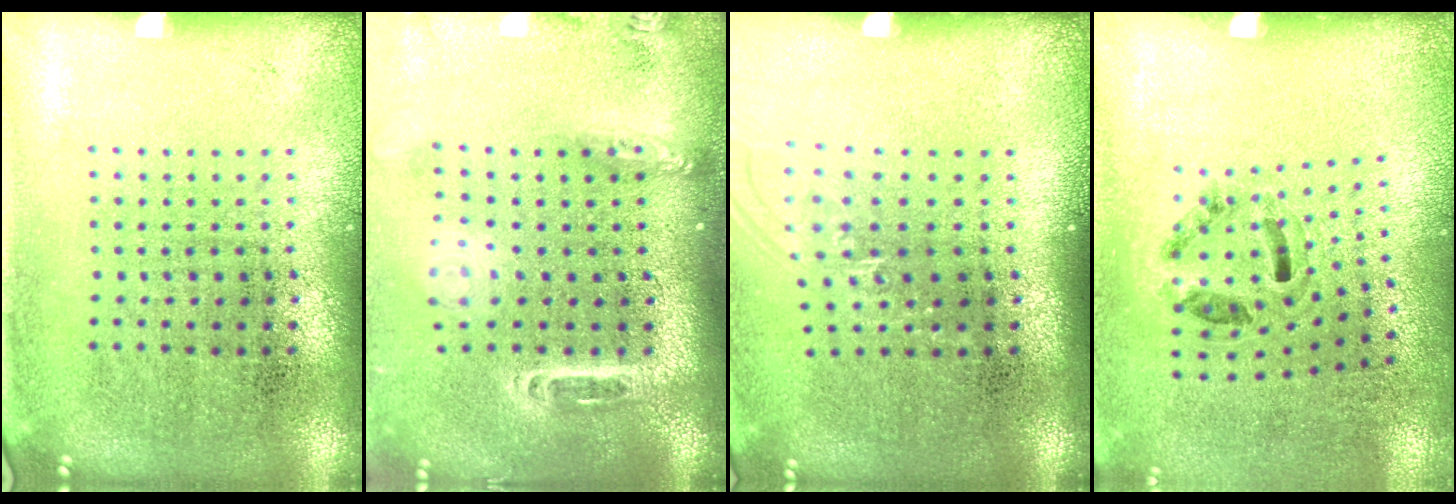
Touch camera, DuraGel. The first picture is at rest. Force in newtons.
{"total": 2.7, "press": 1.9, "slide": 1.8}
{"total": 1.1, "press": 1.0, "slide": 0.6}
{"total": 1.2, "press": 0.7, "slide": 0.9}